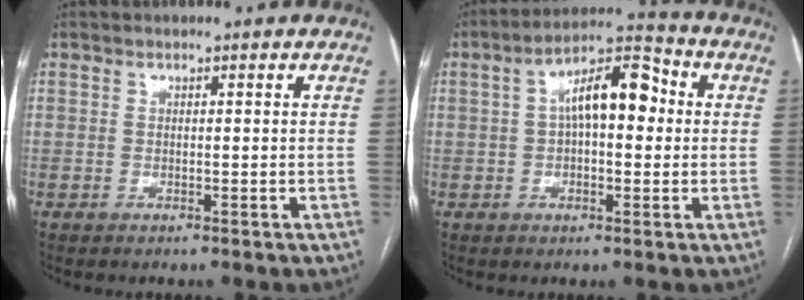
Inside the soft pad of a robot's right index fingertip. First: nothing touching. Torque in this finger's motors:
{"motor_torque": [1.52, 0.14, 0.64, 0.16]}